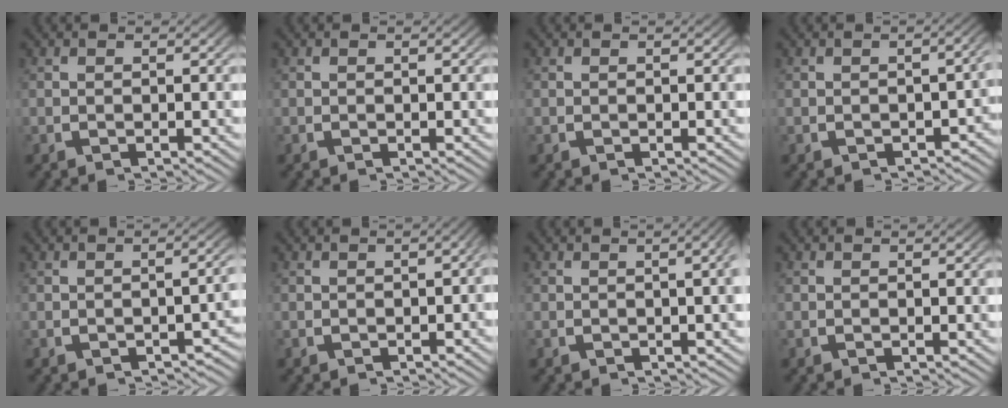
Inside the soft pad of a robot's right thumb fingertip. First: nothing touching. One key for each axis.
{"total": 0.0}
{"total": 0.0}
{"total": 2.4, "fx": -1.9, "fy": 0.8, "fz": 1.3, "tx": -0.015, "ty": -0.005, "tz": -0.023}
{"total": 2.9, "fx": -2.3, "fy": 0.7, "fz": 1.6, "tx": -0.019, "ty": -0.001, "tz": -0.029}
{"total": 1.3, "fx": -0.7, "fy": 0.5, "fz": 1.0, "tx": -0.012, "ty": -0.003, "tz": -0.009}
{"total": 2.9, "fx": 0.1, "fy": 0.8, "fz": 2.8, "tx": -0.025, "ty": 0.014, "tz": -0.002}
{"total": 0.0}